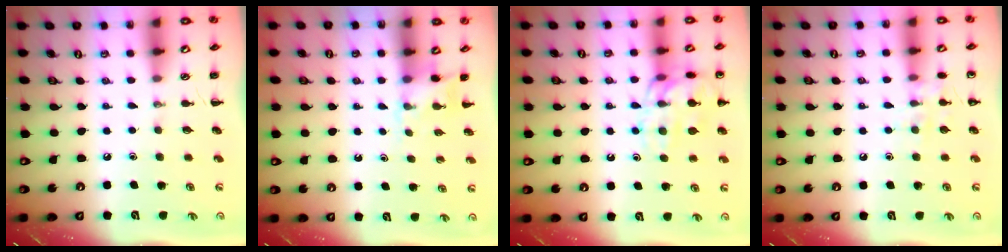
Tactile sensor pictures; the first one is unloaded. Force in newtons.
{"total": 3.8, "press": 3.6, "slide": 1.1}
{"total": 13.9, "press": 13.8, "slide": 1.1}
{"total": 6.8, "press": 6.7, "slide": 1.2}